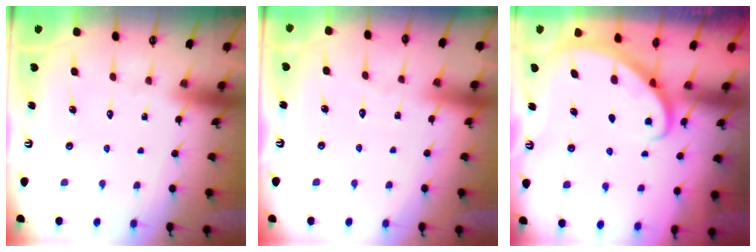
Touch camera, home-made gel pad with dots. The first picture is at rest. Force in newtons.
{"total": 1.7, "press": 1.7, "slide": 0.2}
{"total": 2.9, "press": 2.9, "slide": 0.2}